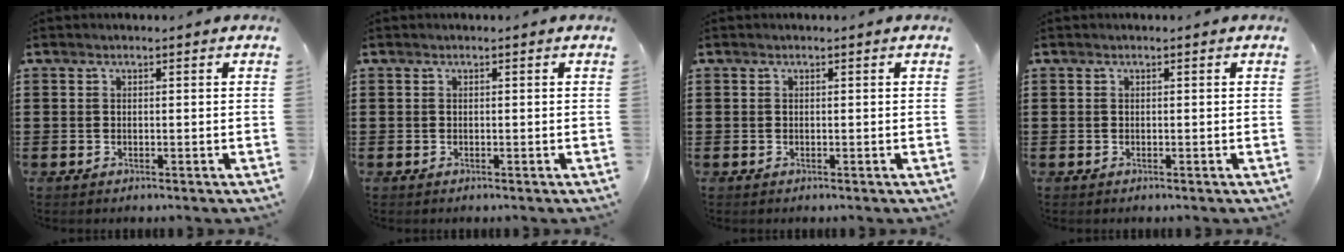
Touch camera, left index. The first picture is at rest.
{"total": 0.0}
{"total": 0.0}
{"total": 0.0}